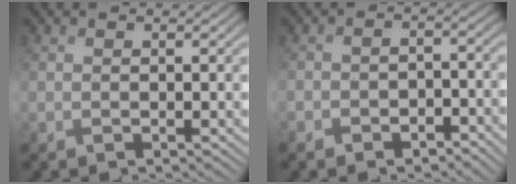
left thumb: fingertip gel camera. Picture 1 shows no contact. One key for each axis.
{"total": 3.3, "fx": -2.3, "fy": 1.9, "fz": 1.5, "tx": -0.023, "ty": 0.000, "tz": -0.041}